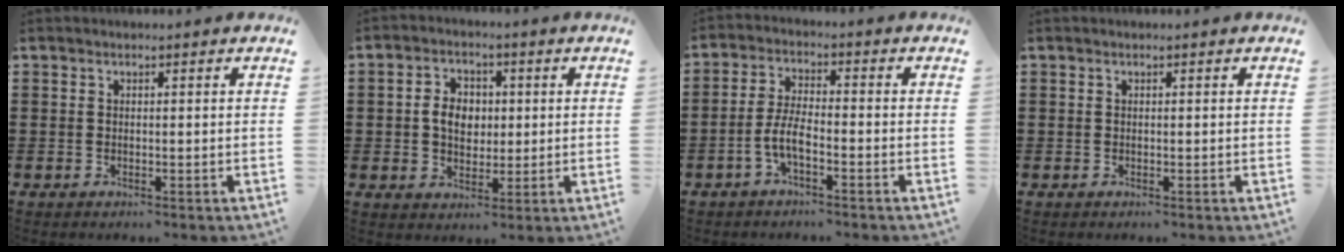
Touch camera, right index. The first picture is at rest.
{"total": 5.0, "force": [0.2, 4.0, 3.1], "torque": [-0.063, 0.012, -0.003]}
{"total": 5.0, "force": [-2.4, 1.2, 4.2], "torque": [-0.100, -0.003, -0.052]}
{"total": 0.0}